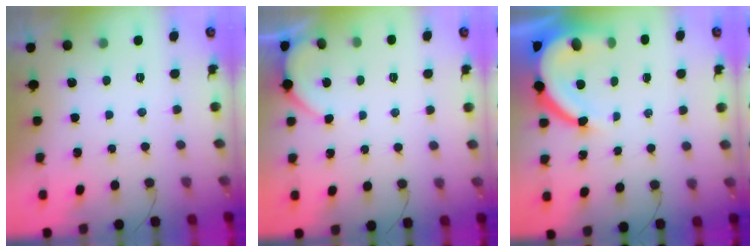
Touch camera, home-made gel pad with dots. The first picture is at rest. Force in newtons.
{"total": 3.2, "press": 3.2, "slide": 0.3}
{"total": 11.7, "press": 11.6, "slide": 1.5}